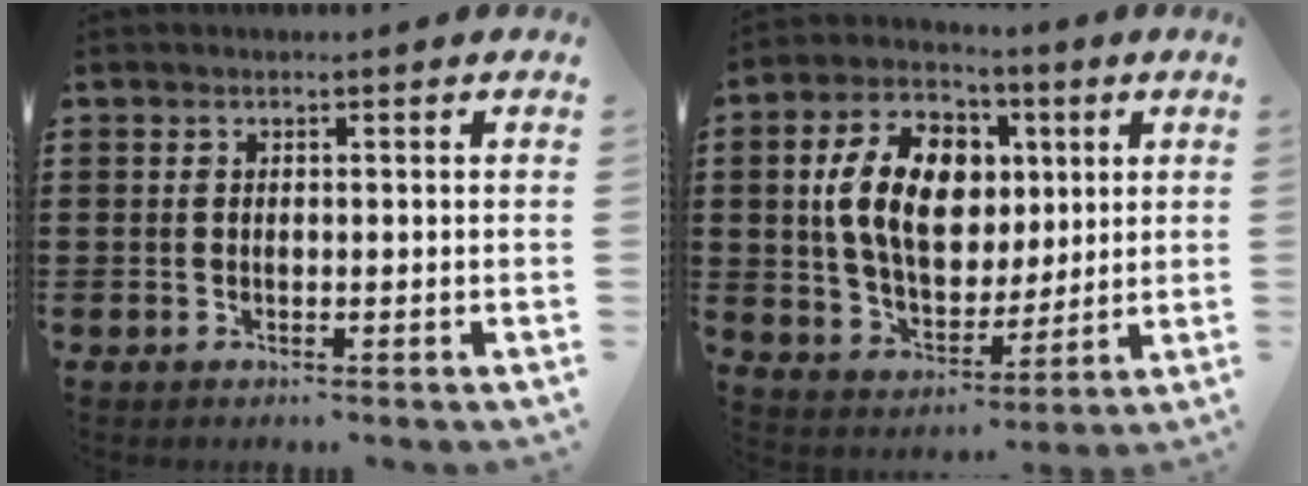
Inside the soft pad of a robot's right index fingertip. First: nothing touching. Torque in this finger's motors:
{"motor_torque": [2.14, 0.00, 1.05, 0.21]}